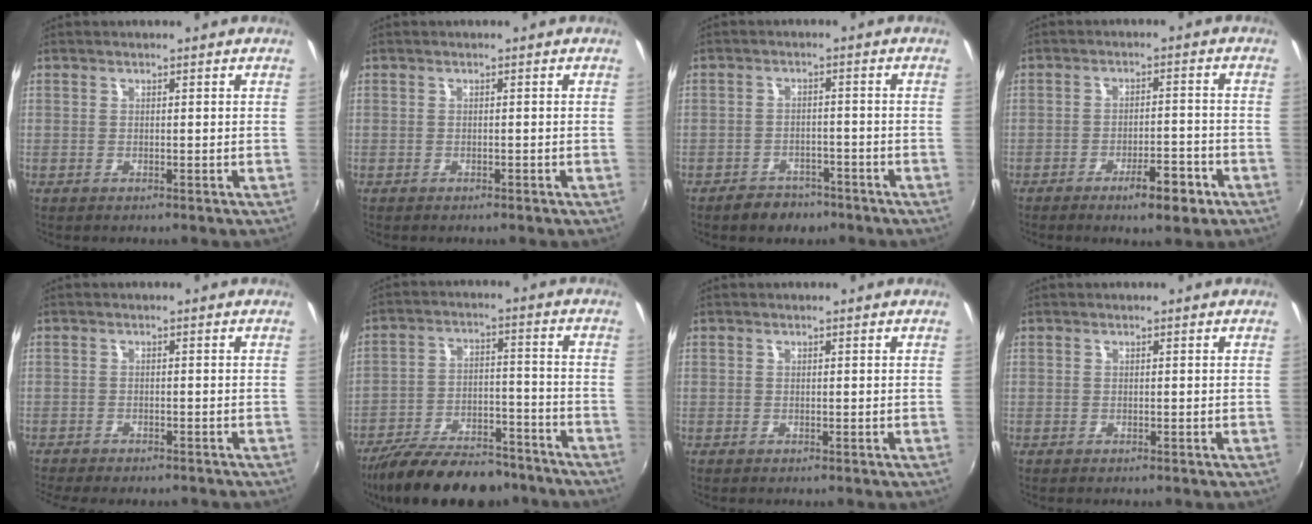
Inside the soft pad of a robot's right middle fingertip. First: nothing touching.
{"total": 0.6, "force": [-0.6, 0.2, 0.1], "torque": [-0.003, -0.003, -0.010]}
{"total": 5.7, "force": [-4.3, 3.3, 1.6], "torque": [-0.045, 0.007, -0.057]}
{"total": 6.2, "force": [-3.8, 1.6, 4.6], "torque": [-0.082, -0.002, -0.049]}
{"total": 6.9, "force": [-6.1, 1.4, 2.9], "torque": [-0.069, -0.024, -0.094]}
{"total": 20.9, "force": [-17.0, 7.3, 9.8], "torque": [-0.187, -0.013, -0.247]}
{"total": 0.0}
{"total": 0.0}